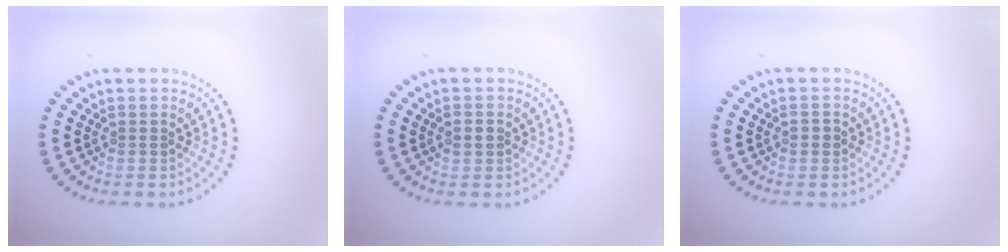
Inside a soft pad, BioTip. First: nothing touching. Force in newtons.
{"total": 1.2, "press": 1.1, "slide": 0.1}
{"total": 0.8, "press": 0.8, "slide": 0.1}